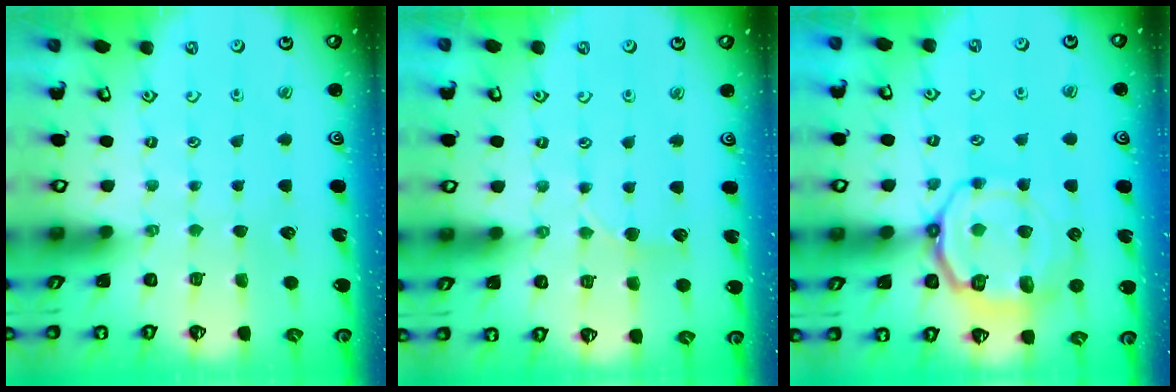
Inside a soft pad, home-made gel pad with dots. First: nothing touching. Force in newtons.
{"total": 4.5, "press": 4.4, "slide": 0.5}
{"total": 12.0, "press": 11.8, "slide": 2.3}